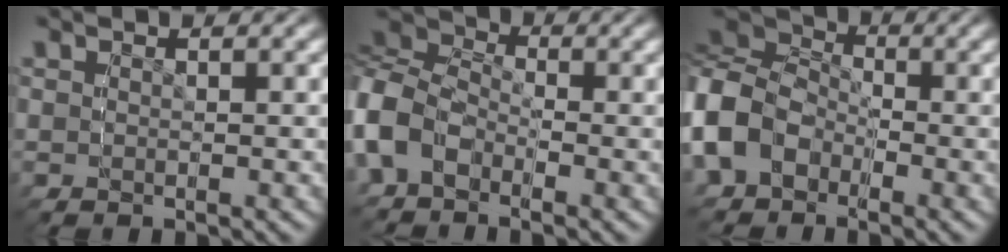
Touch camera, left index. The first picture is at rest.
{"total": 9.4, "force": [-2.3, 7.6, 5.1], "torque": [-0.113, -0.015, -0.046]}
{"total": 7.7, "force": [-2.8, 6.6, 2.7], "torque": [-0.097, -0.031, -0.043]}